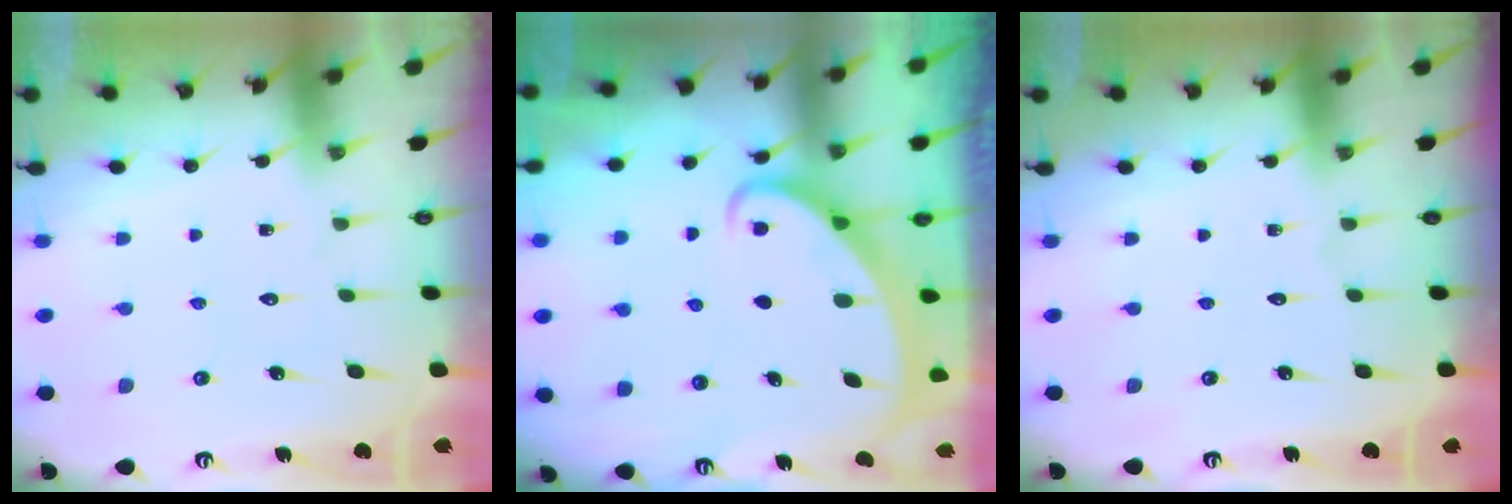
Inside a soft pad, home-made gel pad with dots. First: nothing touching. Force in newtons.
{"total": 2.2, "press": 2.2, "slide": 0.3}
{"total": 0.0}